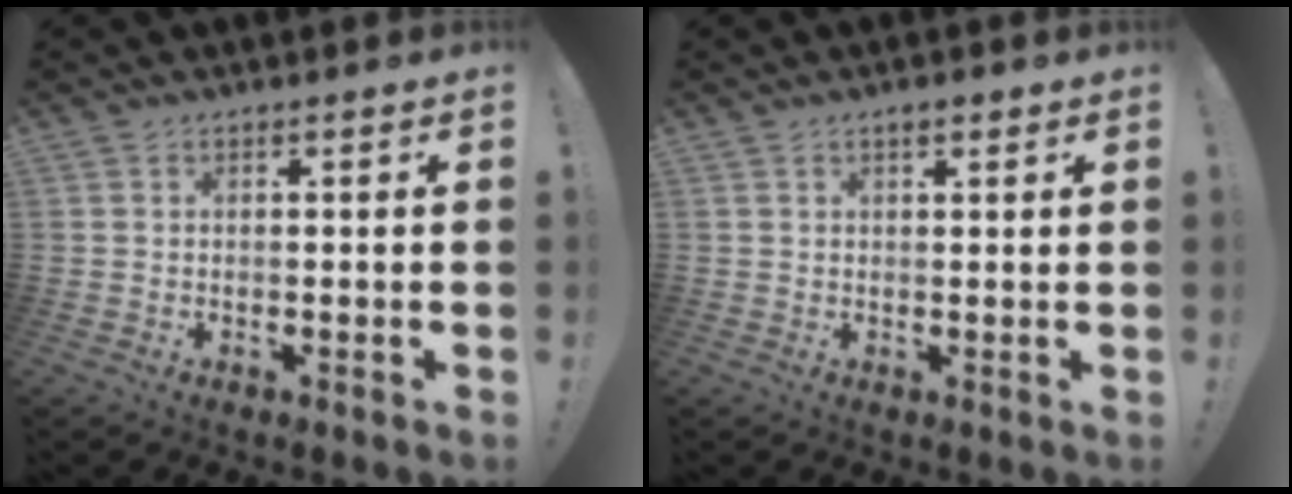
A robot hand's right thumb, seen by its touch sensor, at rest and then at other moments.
{"total": 2.0, "force": [1.3, 0.7, 1.3], "torque": [-0.013, -0.005, 0.020]}